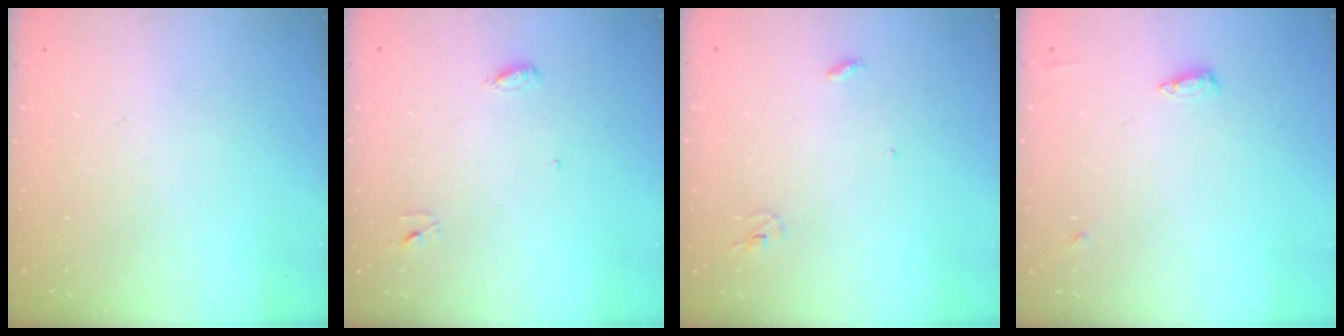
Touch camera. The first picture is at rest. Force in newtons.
{"total": 3.4, "press": 3.4, "slide": 0.3}
{"total": 2.9, "press": 2.9, "slide": 0.2}
{"total": 5.5, "press": 5.4, "slide": 1.0}